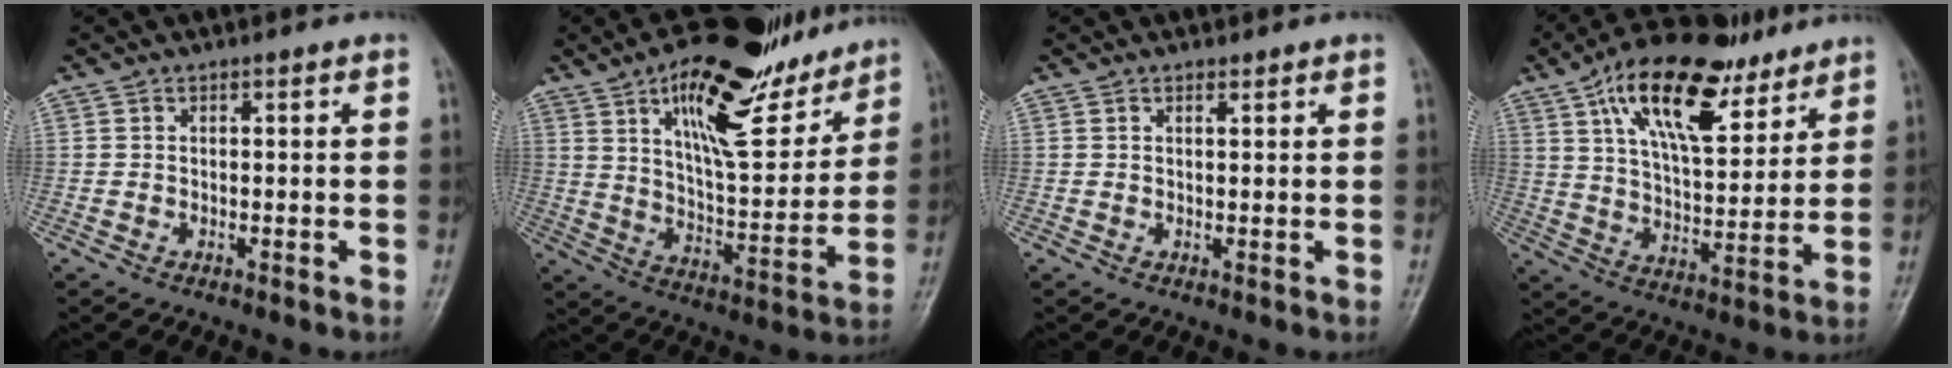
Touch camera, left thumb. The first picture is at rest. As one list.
[{"total": 22.0, "force": [13.2, 8.6, 15.3], "torque": [-0.190, -0.055, 0.216]}, {"total": 0.8, "force": [0.6, 0.4, 0.3], "torque": [-0.005, -0.004, 0.008]}, {"total": 20.0, "force": [11.5, 8.8, 13.8], "torque": [-0.195, -0.035, 0.198]}]